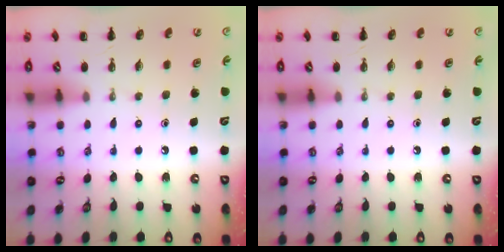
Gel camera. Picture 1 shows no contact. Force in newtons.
{"total": 0.0}